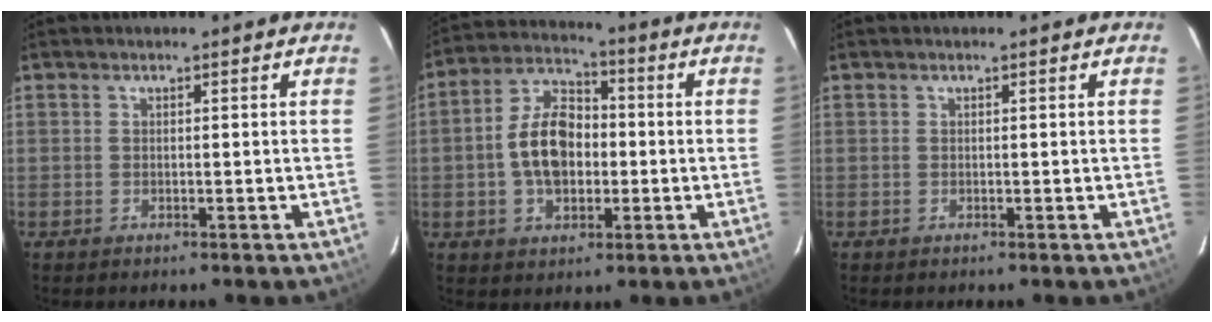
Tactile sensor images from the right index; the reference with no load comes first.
{"total": 11.6, "force": [-1.3, 7.6, 8.7], "torque": [-0.167, 0.027, -0.020]}
{"total": 0.0}